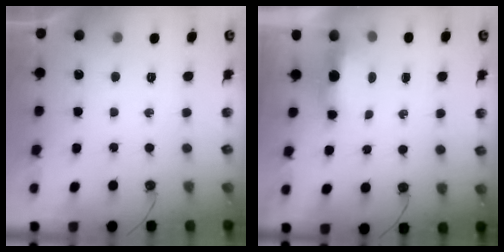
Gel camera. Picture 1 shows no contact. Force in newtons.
{"total": 5.9, "press": 5.2, "slide": 2.7}